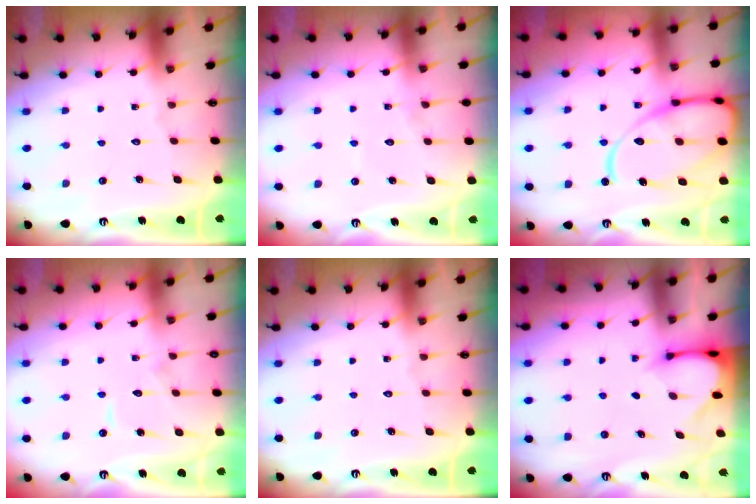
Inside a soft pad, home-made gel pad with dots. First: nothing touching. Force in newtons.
{"total": 4.7, "press": 4.7, "slide": 0.5}
{"total": 16.8, "press": 16.7, "slide": 1.7}
{"total": 6.3, "press": 6.3, "slide": 0.6}
{"total": 0.0}
{"total": 3.2, "press": 3.2, "slide": 0.2}